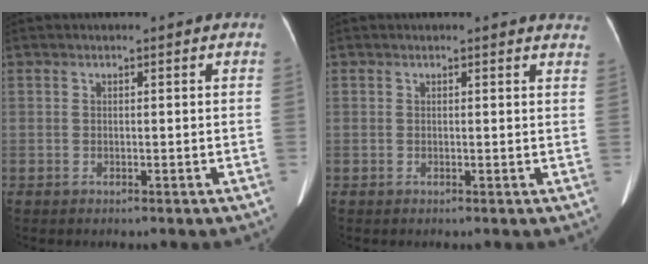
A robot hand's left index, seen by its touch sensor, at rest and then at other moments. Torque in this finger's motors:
{"motor_torque": [0.33, -0.28, -0.02, -0.01]}